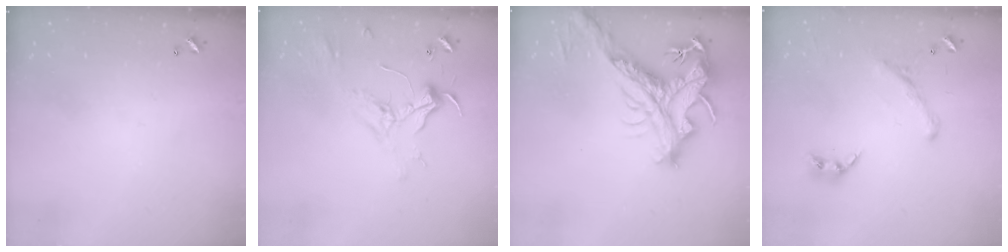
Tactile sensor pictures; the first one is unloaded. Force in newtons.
{"total": 2.3, "press": 2.2, "slide": 0.9}
{"total": 9.3, "press": 9.1, "slide": 2.0}
{"total": 2.0, "press": 1.5, "slide": 1.2}